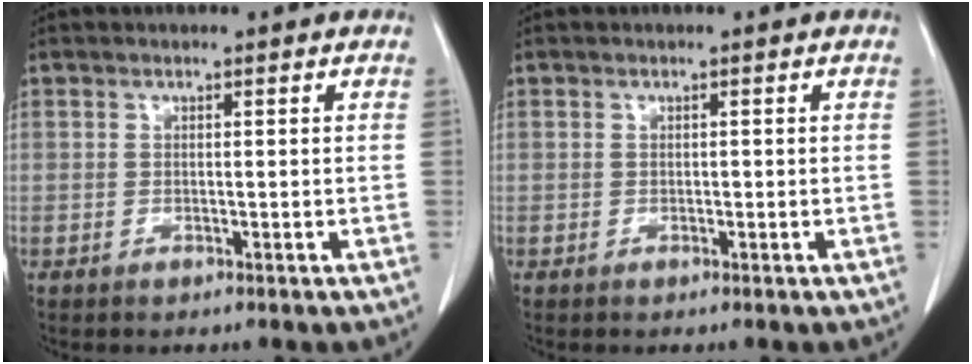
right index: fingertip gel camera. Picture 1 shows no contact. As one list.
[{"total": 0.0}]